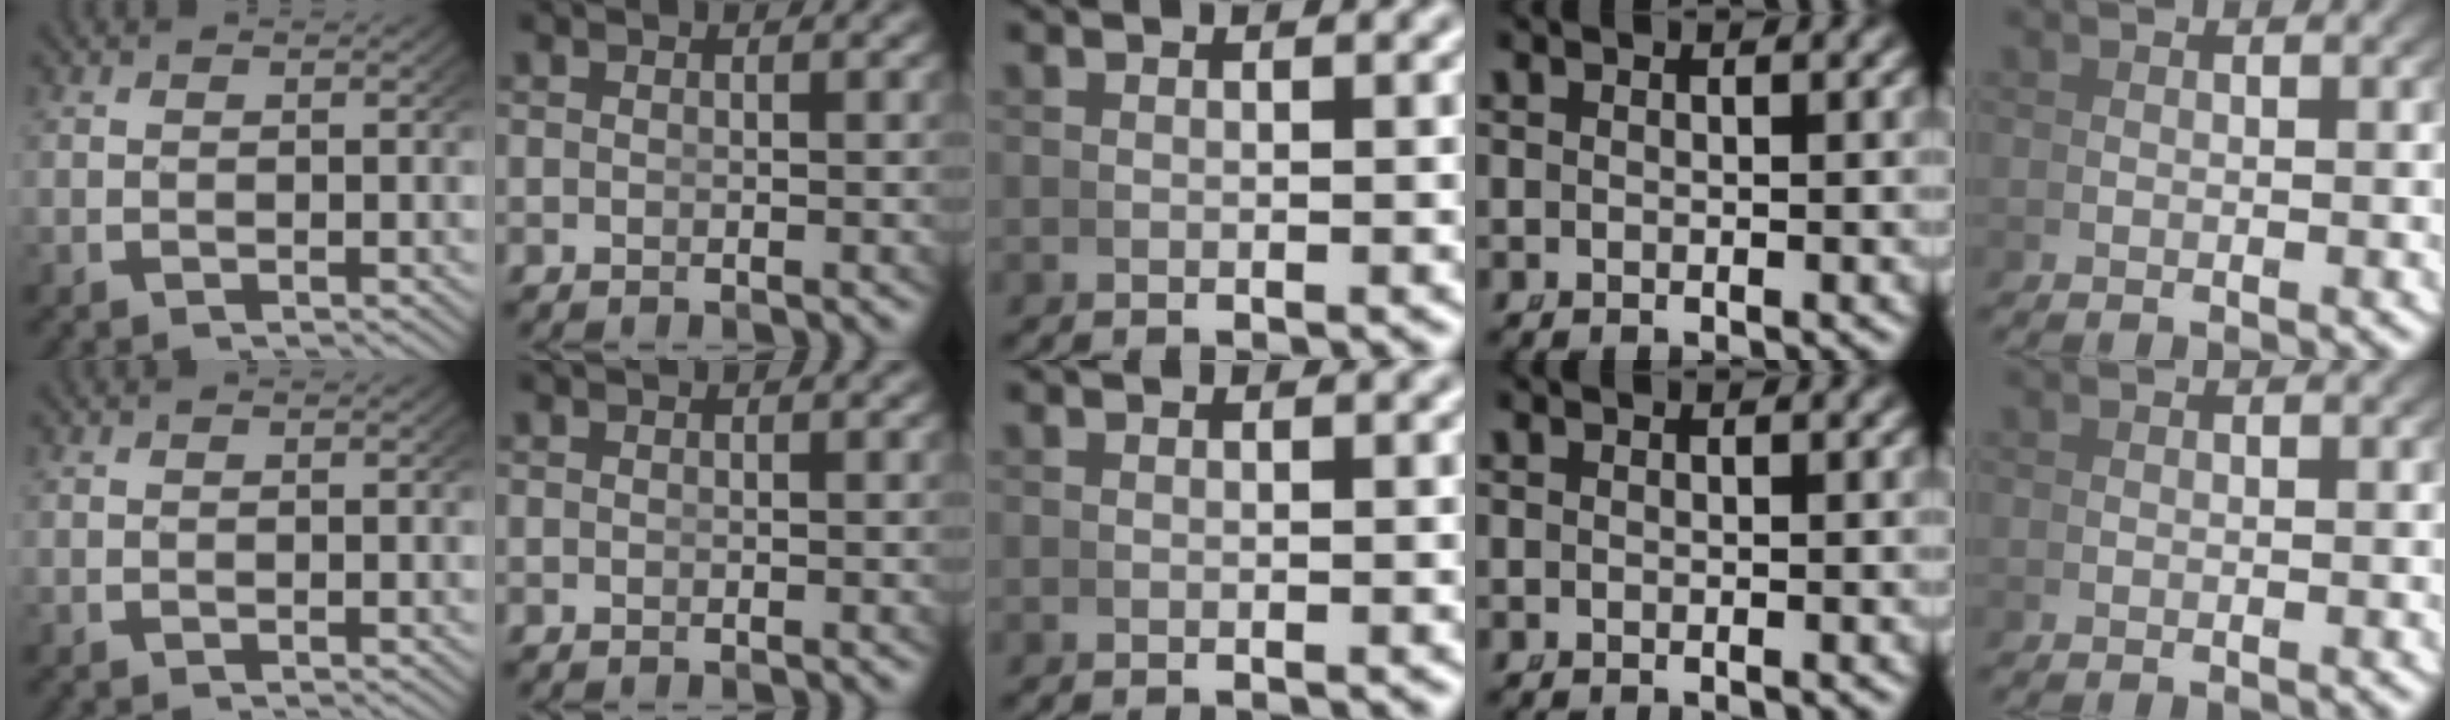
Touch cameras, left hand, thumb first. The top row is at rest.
{}